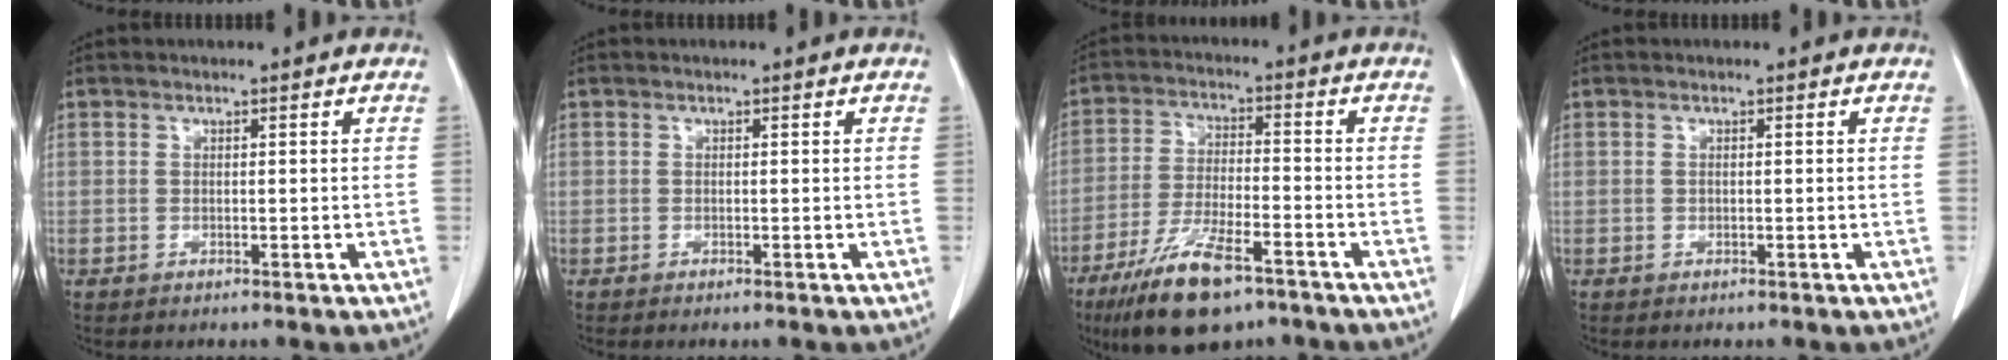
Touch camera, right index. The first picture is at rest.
{"total": 0.0}
{"total": 12.5, "force": [-8.1, 3.2, 8.9], "torque": [-0.172, -0.021, -0.141]}
{"total": 0.0}